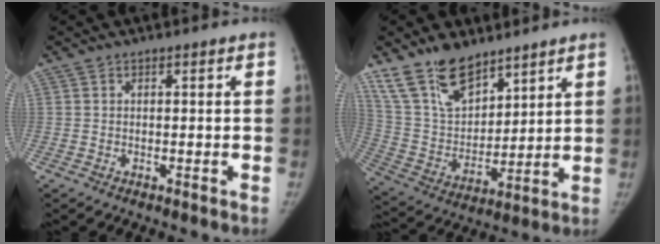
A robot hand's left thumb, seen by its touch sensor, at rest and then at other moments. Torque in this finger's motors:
{"motor_torque": [3.80, 1.21, 1.55, -1.22, 0.35]}